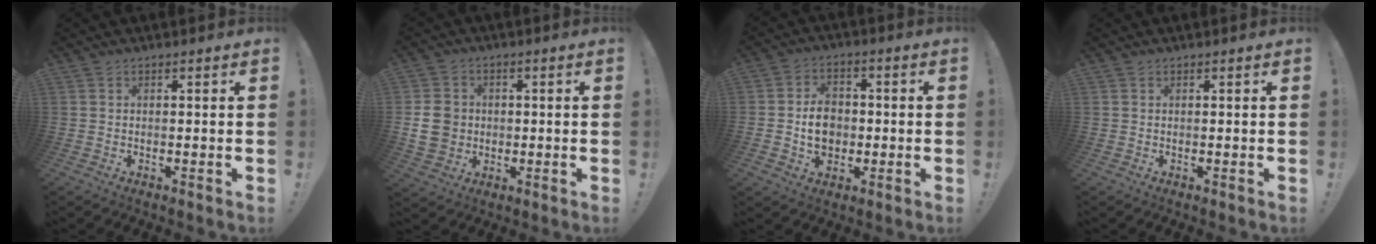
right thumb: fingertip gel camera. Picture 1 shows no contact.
{"total": 9.7, "force": [-0.2, 8.6, 4.4], "torque": [-0.081, 0.009, 0.000]}
{"total": 9.0, "force": [-0.9, 7.3, 5.2], "torque": [-0.069, 0.007, -0.015]}
{"total": 0.0}